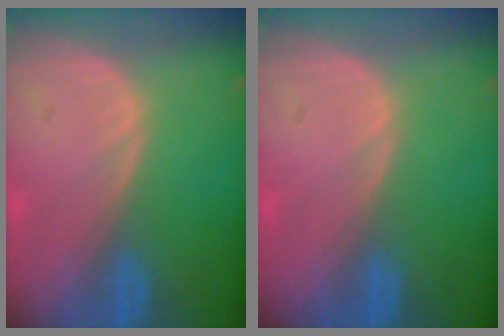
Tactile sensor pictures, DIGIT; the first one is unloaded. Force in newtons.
{"total": 0.0}